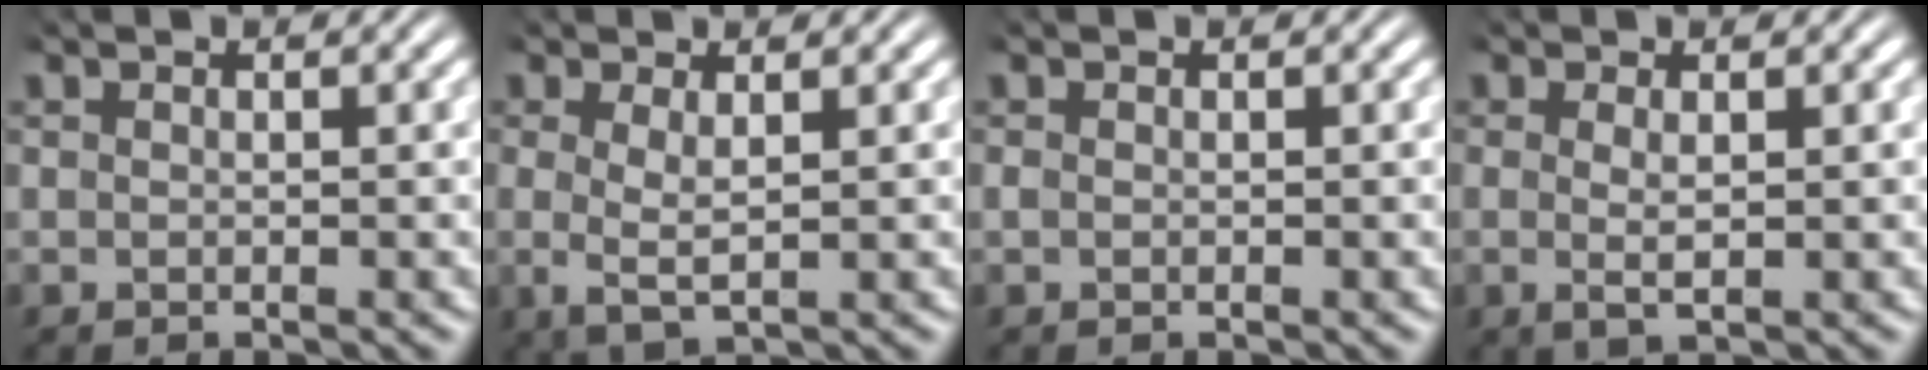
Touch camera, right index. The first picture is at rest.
{"total": 3.3, "force": [-0.1, 1.7, 2.8], "torque": [-0.067, -0.016, 0.008]}
{"total": 0.6, "force": [-0.4, 0.3, 0.2], "torque": [-0.010, -0.003, -0.005]}
{"total": 2.0, "force": [-0.2, 0.6, 1.9], "torque": [-0.045, -0.012, 0.003]}